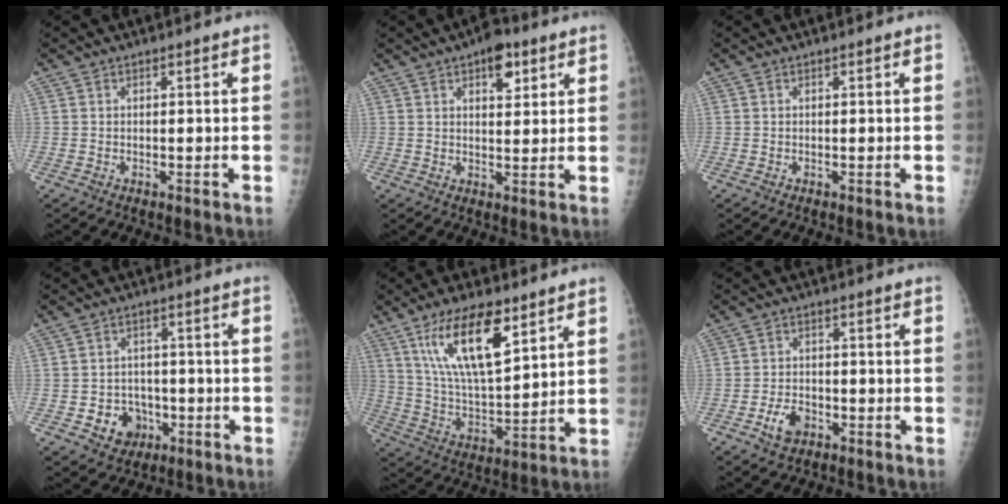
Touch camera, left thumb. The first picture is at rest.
{"total": 6.3, "force": [3.4, 3.0, 4.4], "torque": [-0.042, -0.013, 0.043]}
{"total": 0.0}
{"total": 6.9, "force": [-2.5, 5.9, 2.6], "torque": [-0.011, 0.020, -0.031]}
{"total": 16.1, "force": [8.7, 5.5, 12.3], "torque": [-0.202, -0.042, 0.167]}
{"total": 4.7, "force": [-2.3, 3.1, 2.8], "torque": [-0.043, 0.015, -0.039]}